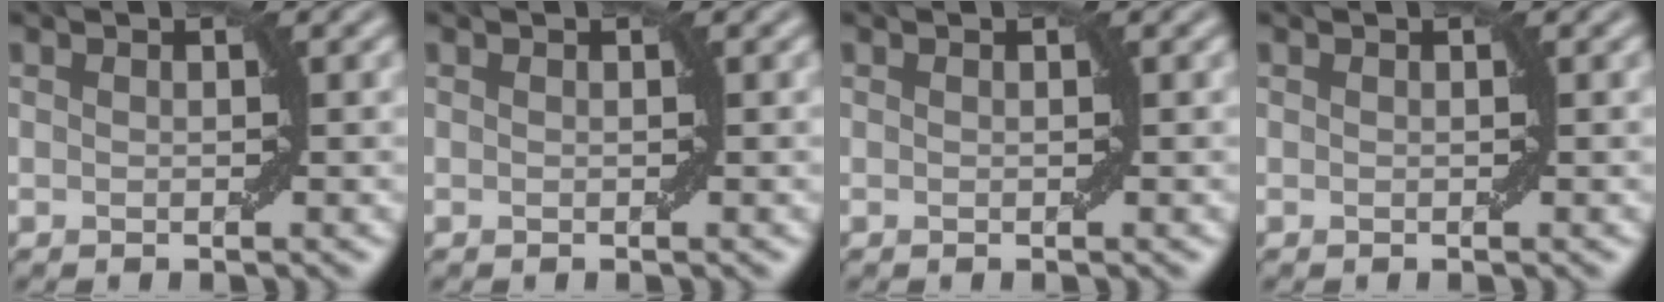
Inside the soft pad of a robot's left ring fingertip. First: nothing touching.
{"total": 0.0}
{"total": 0.0}
{"total": 0.0}